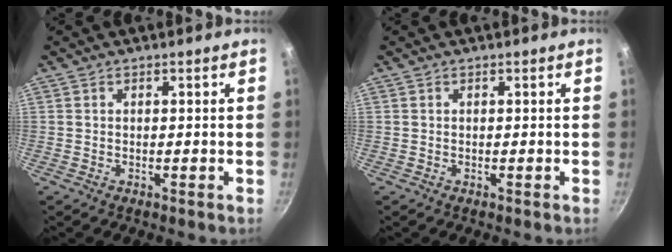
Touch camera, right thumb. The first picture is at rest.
{"total": 0.0}